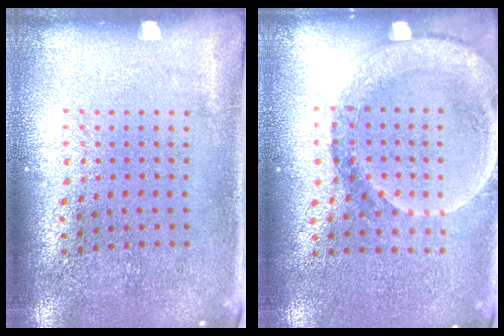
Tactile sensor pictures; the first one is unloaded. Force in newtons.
{"total": 1.6, "press": 1.5, "slide": 0.6}